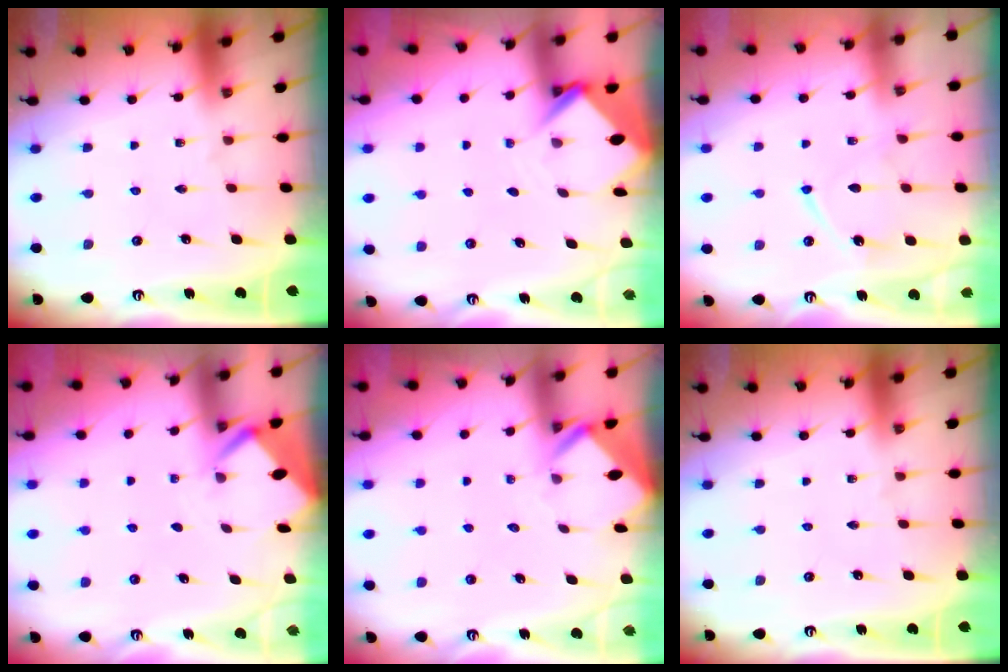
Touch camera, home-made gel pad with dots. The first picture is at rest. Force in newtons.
{"total": 3.9, "press": 3.9, "slide": 0.2}
{"total": 9.6, "press": 9.6, "slide": 1.1}
{"total": 2.8, "press": 2.8, "slide": 0.2}
{"total": 2.6, "press": 2.6, "slide": 0.1}
{"total": 0.0}